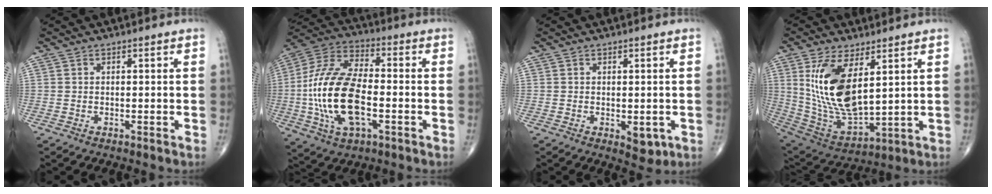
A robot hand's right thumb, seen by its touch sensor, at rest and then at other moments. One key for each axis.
{"total": 19.8, "fx": -3.2, "fy": 9.8, "fz": 17.0, "tx": -0.349, "ty": 0.021, "tz": -0.058}
{"total": 3.5, "fx": -0.9, "fy": 1.9, "fz": 2.8, "tx": -0.022, "ty": -0.006, "tz": -0.003}
{"total": 16.1, "fx": 4.8, "fy": 7.3, "fz": 13.6, "tx": -0.255, "ty": -0.025, "tz": 0.114}